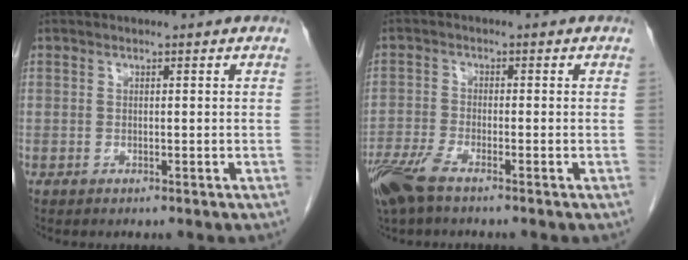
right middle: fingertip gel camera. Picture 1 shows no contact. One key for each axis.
{"total": 5.7, "fx": -4.2, "fy": 1.0, "fz": 3.7, "tx": -0.082, "ty": -0.013, "tz": -0.083}